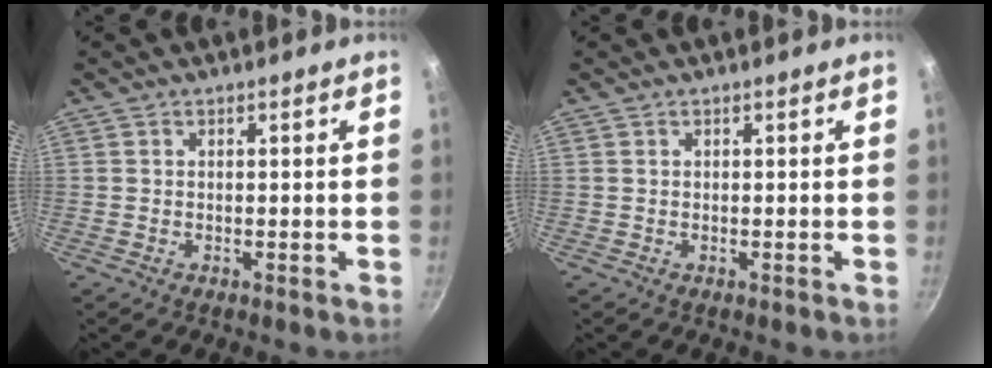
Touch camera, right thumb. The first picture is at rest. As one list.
[{"total": 0.0}]